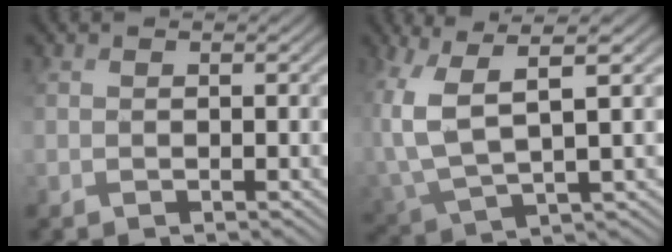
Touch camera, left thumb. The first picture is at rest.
{"total": 7.5, "force": [2.8, 3.1, 6.2], "torque": [-0.154, 0.012, 0.055]}